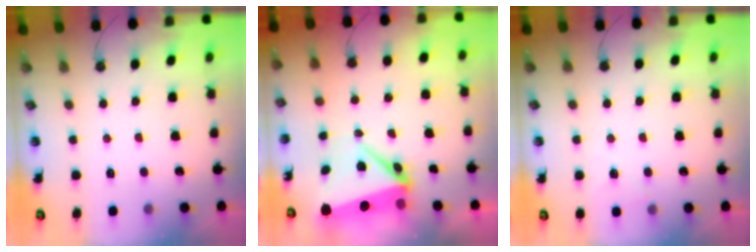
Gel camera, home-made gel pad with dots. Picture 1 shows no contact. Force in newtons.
{"total": 6.8, "press": 6.6, "slide": 1.6}
{"total": 4.5, "press": 4.1, "slide": 1.8}